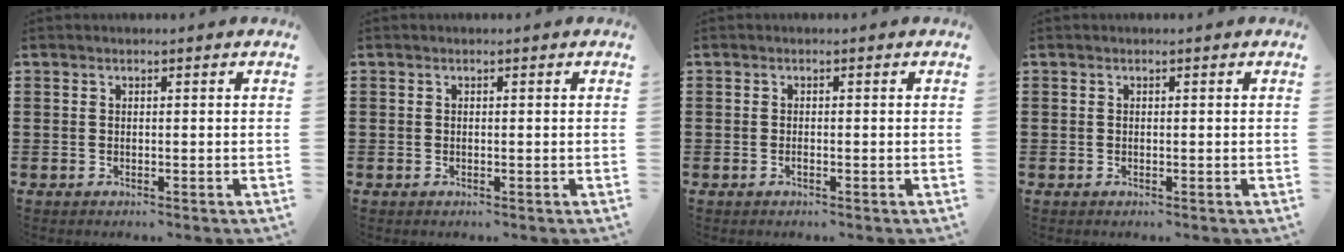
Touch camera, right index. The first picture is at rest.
{"total": 0.0}
{"total": 0.6, "force": [-0.3, 0.1, 0.5], "torque": [-0.010, -0.003, -0.005]}
{"total": 0.0}